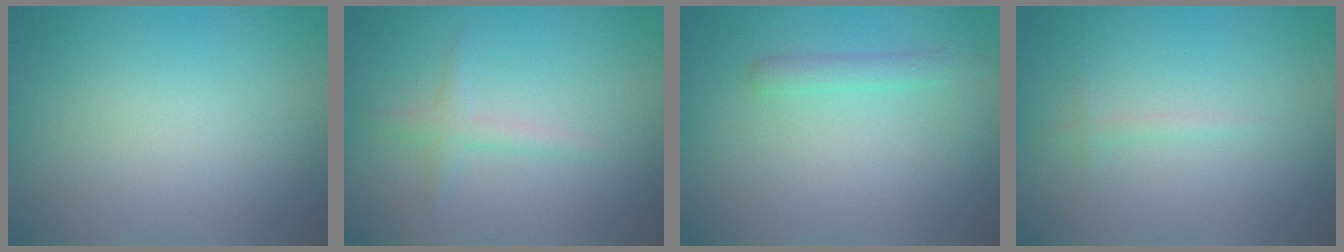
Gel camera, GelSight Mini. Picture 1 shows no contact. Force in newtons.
{"total": 1.5, "press": 1.5, "slide": 0.0}
{"total": 1.6, "press": 1.6, "slide": 0.1}
{"total": 0.7, "press": 0.7, "slide": 0.0}